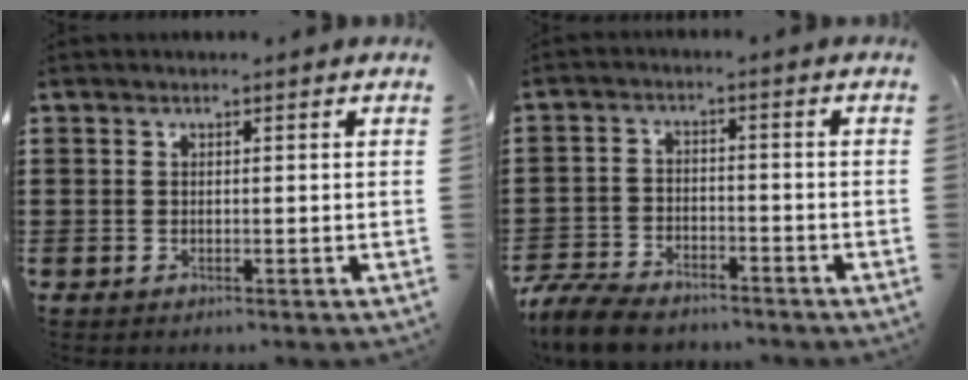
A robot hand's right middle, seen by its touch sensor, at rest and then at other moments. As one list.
[{"total": 7.0, "force": [-6.4, 1.7, 2.3], "torque": [-0.063, 0.005, -0.129]}]